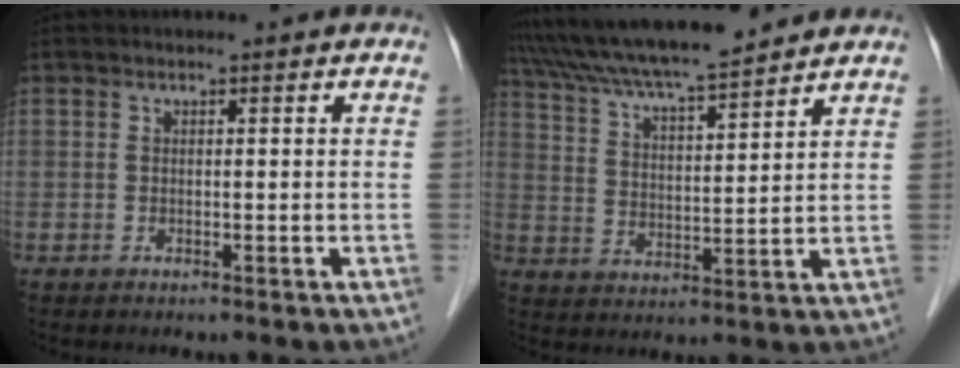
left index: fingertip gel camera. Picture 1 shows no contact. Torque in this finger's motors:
{"motor_torque": [0.69, -0.76, 0.64, 0.21]}